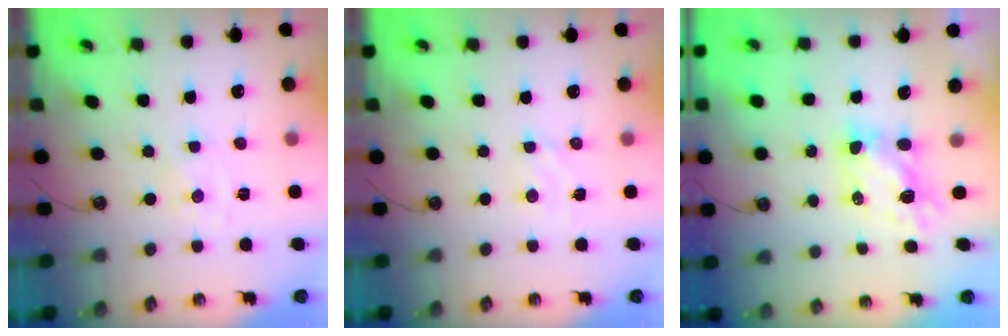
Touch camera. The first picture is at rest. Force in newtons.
{"total": 3.0, "press": 2.9, "slide": 0.6}
{"total": 6.6, "press": 6.5, "slide": 0.6}